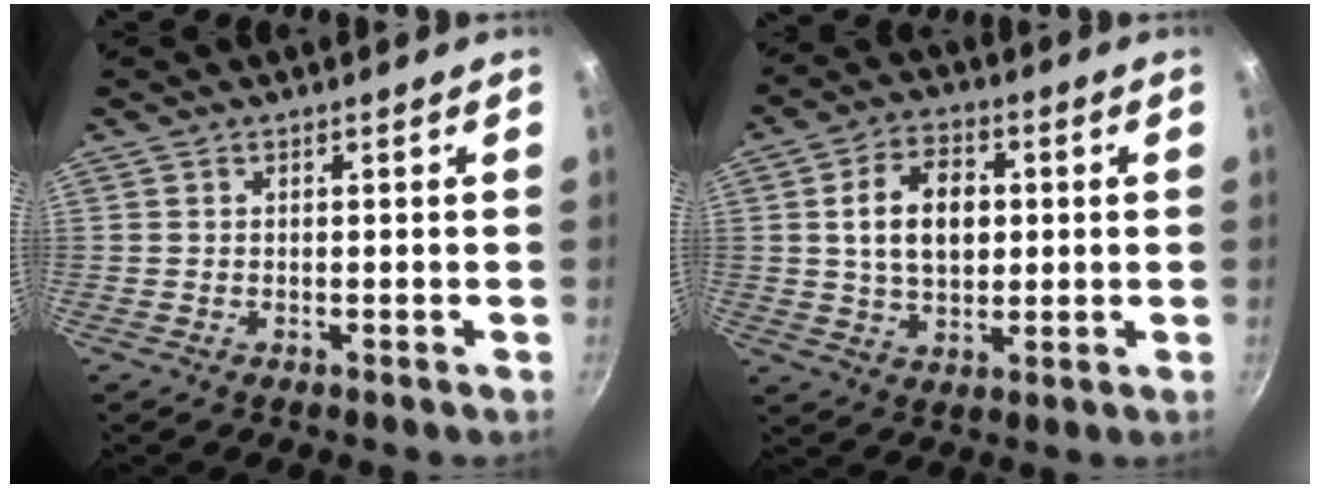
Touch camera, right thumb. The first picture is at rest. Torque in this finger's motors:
{"motor_torque": [-0.42, 0.51, 0.57, 0.38, 0.12]}